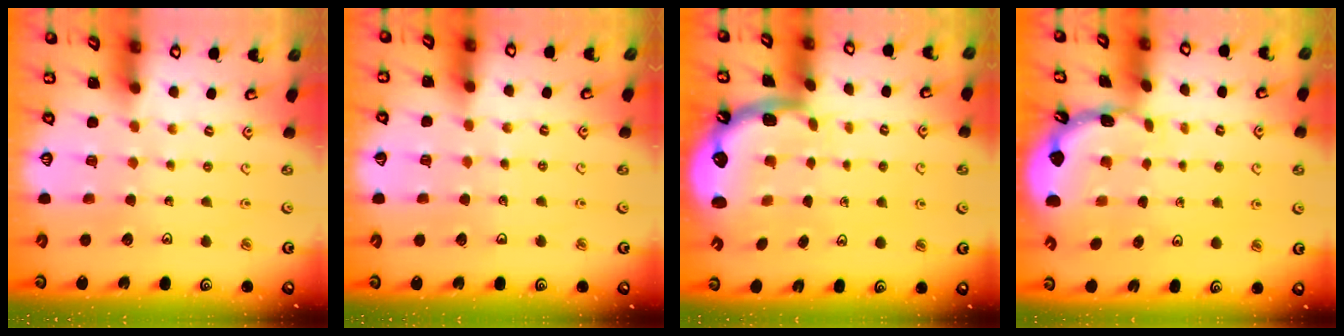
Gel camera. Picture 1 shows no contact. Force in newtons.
{"total": 2.4, "press": 2.4, "slide": 0.2}
{"total": 1.5, "press": 1.4, "slide": 0.6}
{"total": 1.6, "press": 1.6, "slide": 0.2}